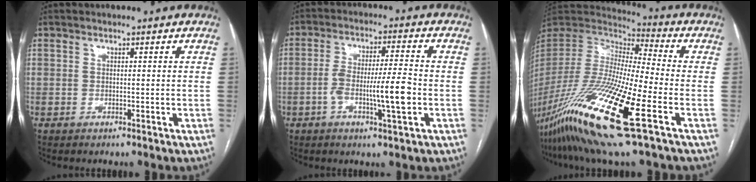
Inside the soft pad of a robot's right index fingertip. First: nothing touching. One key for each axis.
{"total": 8.9, "fx": -2.4, "fy": 0.5, "fz": 8.5, "tx": -0.155, "ty": 0.005, "tz": -0.042}
{"total": 25.8, "fx": -12.2, "fy": 2.3, "fz": 22.5, "tx": -0.467, "ty": -0.072, "tz": -0.233}